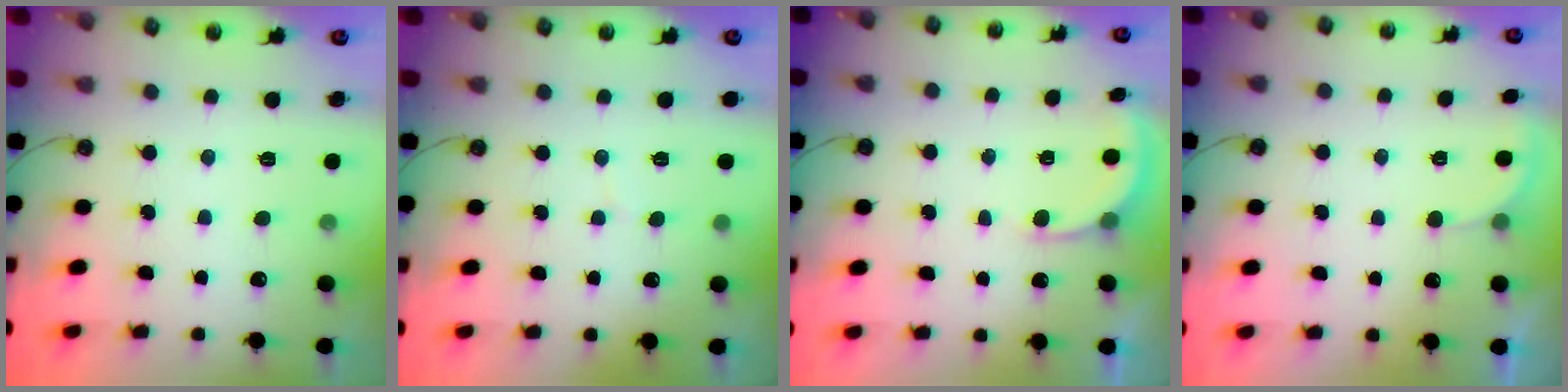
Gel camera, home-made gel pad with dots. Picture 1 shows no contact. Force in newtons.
{"total": 2.9, "press": 2.9, "slide": 0.3}
{"total": 2.4, "press": 2.2, "slide": 0.9}
{"total": 2.1, "press": 2.1, "slide": 0.6}